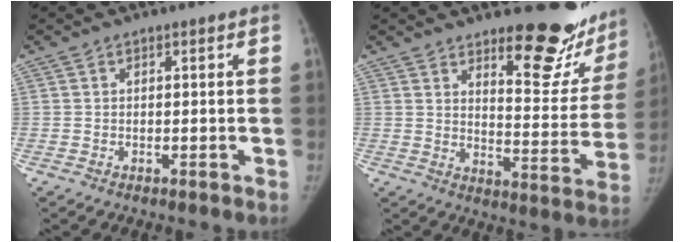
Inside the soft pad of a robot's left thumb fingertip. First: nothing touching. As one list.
[{"total": 17.9, "force": [14.1, 6.0, 9.2], "torque": [-0.067, -0.127, 0.179]}]